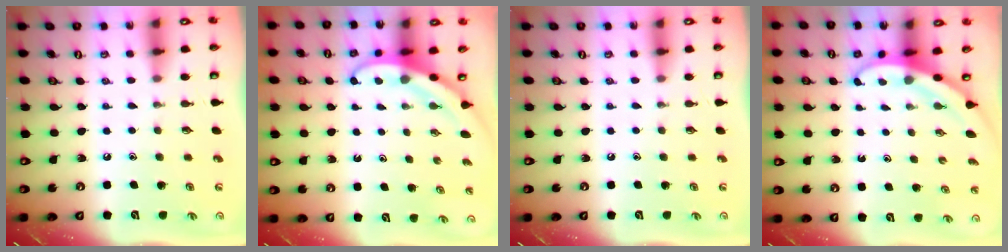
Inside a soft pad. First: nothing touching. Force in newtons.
{"total": 4.0, "press": 4.0, "slide": 0.4}
{"total": 0.0}
{"total": 3.3, "press": 3.3, "slide": 0.2}